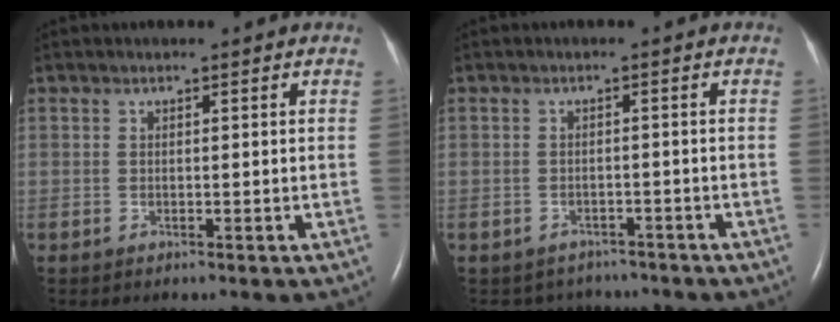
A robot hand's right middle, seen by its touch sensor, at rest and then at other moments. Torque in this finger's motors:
{"motor_torque": [0.04, -0.08, 0.01, 0.01]}